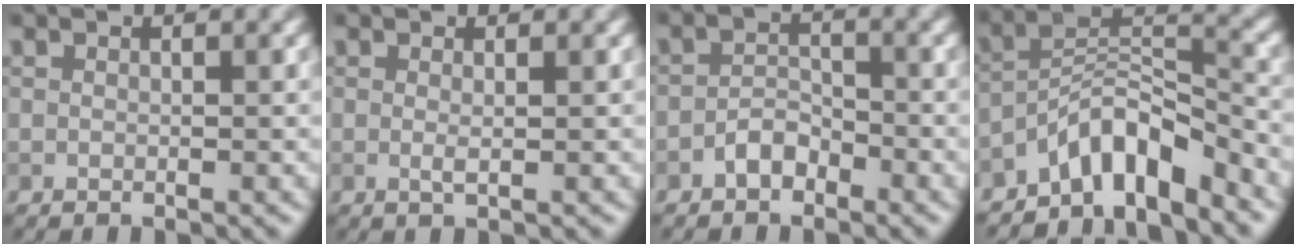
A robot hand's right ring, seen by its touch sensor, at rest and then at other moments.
{"total": 0.8, "force": [0.1, 0.1, 0.8], "torque": [-0.015, -0.001, 0.000]}
{"total": 2.0, "force": [-1.4, 1.1, 0.9], "torque": [-0.014, 0.008, -0.029]}
{"total": 6.0, "force": [-4.7, 1.7, 3.2], "torque": [-0.044, 0.009, -0.090]}